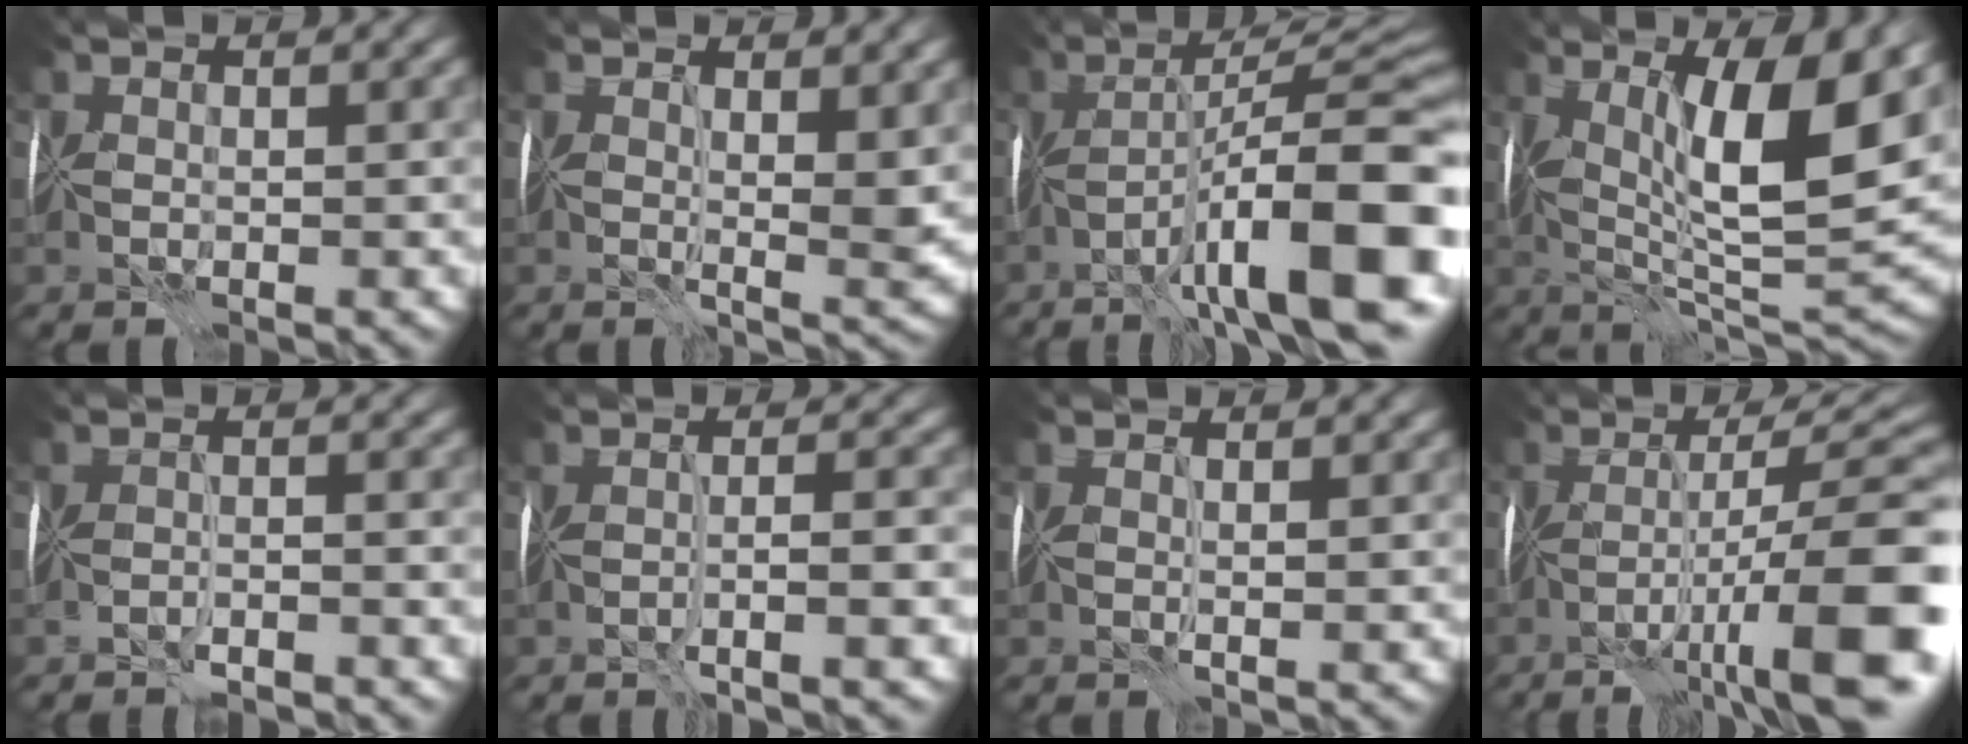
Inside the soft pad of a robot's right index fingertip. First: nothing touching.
{"total": 4.8, "force": [1.5, 1.4, 4.3], "torque": [-0.064, -0.011, 0.028]}
{"total": 14.2, "force": [-4.8, 3.4, 12.9], "torque": [-0.191, 0.016, -0.072]}
{"total": 12.4, "force": [2.8, 3.5, 11.6], "torque": [-0.185, -0.002, 0.047]}
{"total": 2.0, "force": [-1.9, 0.1, 0.7], "torque": [-0.008, -0.004, -0.036]}
{"total": 3.5, "force": [-1.3, 0.6, 3.2], "torque": [-0.041, -0.003, -0.024]}
{"total": 1.3, "force": [0.5, 0.0, 1.2], "torque": [-0.018, -0.001, 0.005]}
{"total": 14.1, "force": [-4.3, 3.4, 13.0], "torque": [-0.195, 0.004, -0.066]}